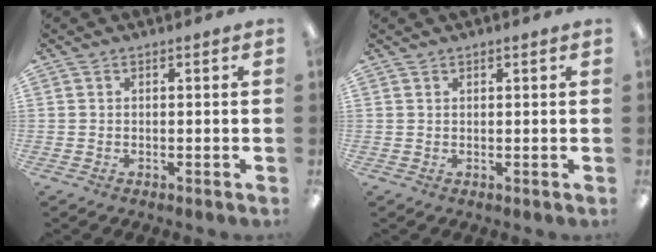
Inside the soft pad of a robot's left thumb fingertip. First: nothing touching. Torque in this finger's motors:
{"motor_torque": [-0.45, -0.25, -0.39, 0.43, -0.08]}